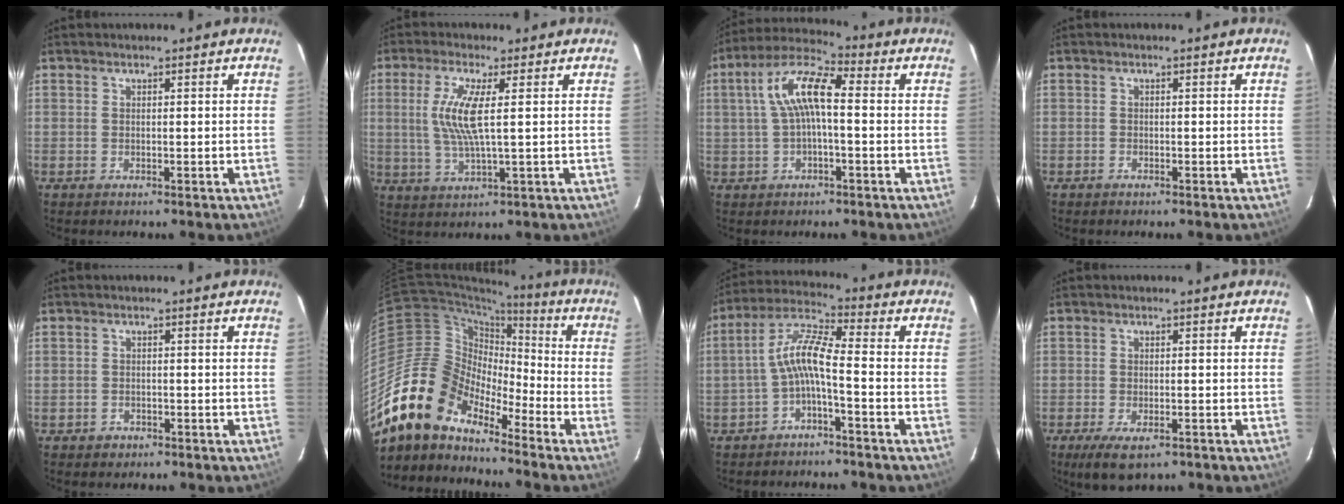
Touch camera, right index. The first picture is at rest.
{"total": 8.0, "force": [1.3, 1.1, 7.8], "torque": [-0.163, -0.002, 0.027]}
{"total": 9.9, "force": [0.6, 3.3, 9.3], "torque": [-0.186, 0.025, 0.009]}
{"total": 0.6, "force": [-0.5, 0.3, 0.0], "torque": [-0.001, 0.004, -0.010]}
{"total": 2.0, "force": [-1.2, 1.6, 0.3], "torque": [-0.009, 0.004, -0.016]}
{"total": 17.2, "force": [-13.6, 8.1, 6.8], "torque": [-0.130, 0.010, -0.264]}
{"total": 7.2, "force": [-2.4, 1.0, 6.8], "torque": [-0.162, 0.020, -0.048]}
{"total": 6.2, "force": [-3.9, 2.5, 4.1], "torque": [-0.094, -0.026, -0.065]}